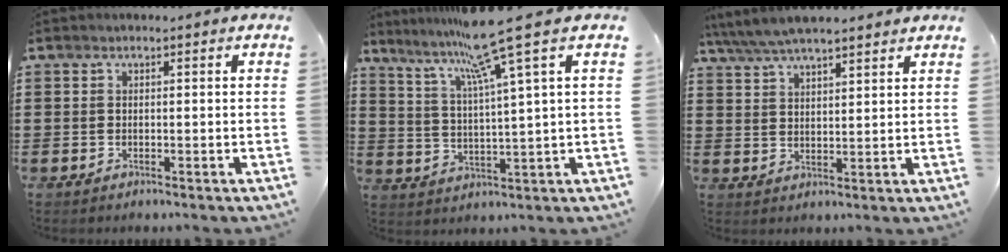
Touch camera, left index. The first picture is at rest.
{"total": 10.5, "force": [7.2, -1.3, 7.5], "torque": [-0.167, -0.030, 0.115]}
{"total": 5.2, "force": [4.7, 0.8, 1.9], "torque": [-0.053, -0.013, 0.085]}